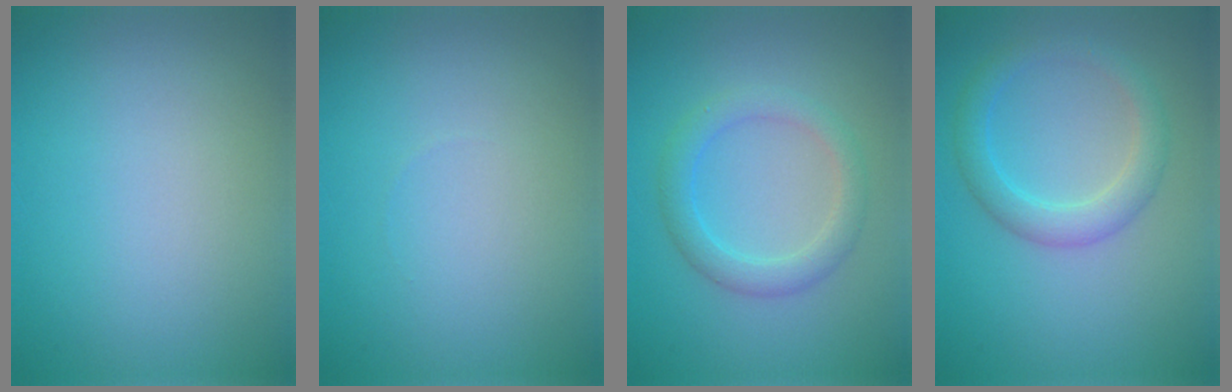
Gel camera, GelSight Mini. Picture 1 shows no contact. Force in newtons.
{"total": 0.0}
{"total": 2.9, "press": 2.9, "slide": 0.3}
{"total": 3.1, "press": 3.1, "slide": 0.0}